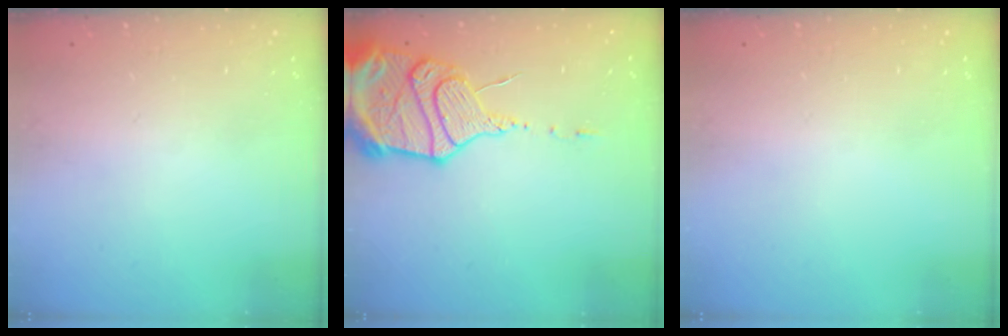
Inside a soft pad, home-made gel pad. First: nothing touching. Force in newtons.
{"total": 17.0, "press": 16.9, "slide": 1.6}
{"total": 0.0}